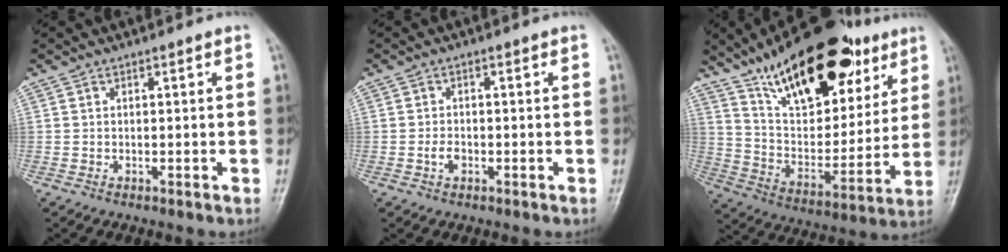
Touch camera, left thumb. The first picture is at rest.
{"total": 2.2, "force": [-0.7, 1.5, 1.4], "torque": [-0.024, 0.006, -0.015]}
{"total": 28.1, "force": [16.8, 12.8, 18.5], "torque": [-0.248, -0.042, 0.274]}